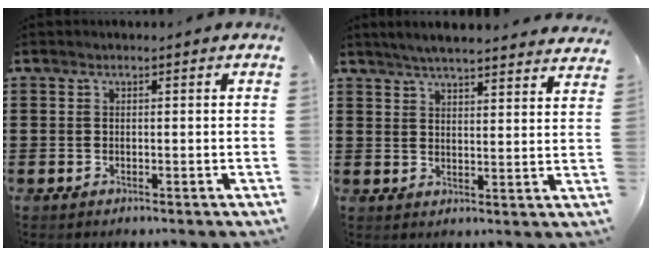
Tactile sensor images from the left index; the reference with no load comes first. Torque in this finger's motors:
{"motor_torque": [2.14, 0.00, 0.27, 0.05]}